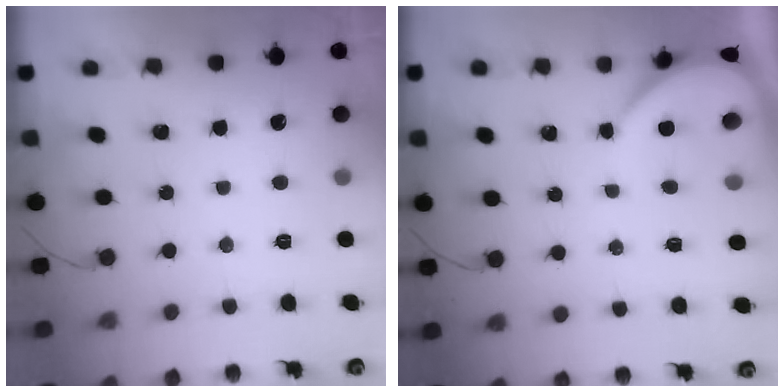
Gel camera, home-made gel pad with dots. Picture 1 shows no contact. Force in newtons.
{"total": 3.9, "press": 3.9, "slide": 0.5}